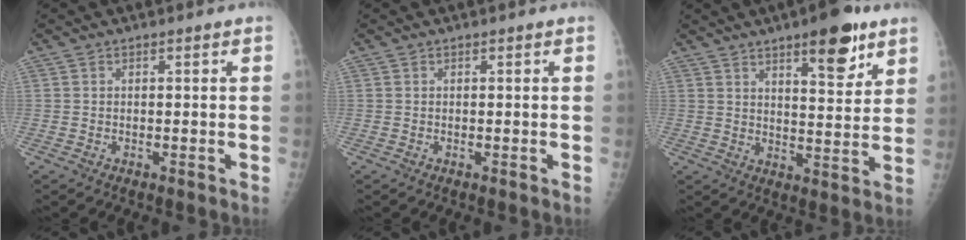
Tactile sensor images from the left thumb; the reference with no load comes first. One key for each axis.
{"total": 0.0}
{"total": 11.7, "fx": 7.1, "fy": 3.8, "fz": 8.6, "tx": -0.098, "ty": -0.039, "tz": 0.101}